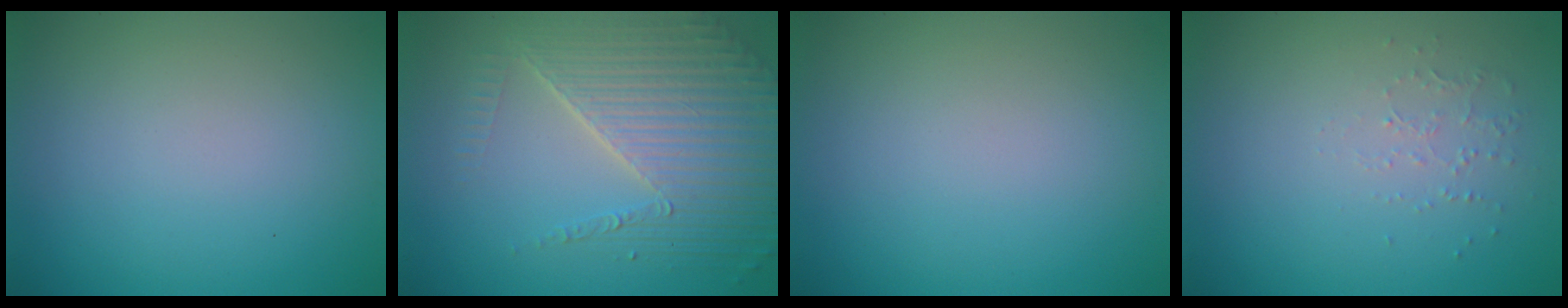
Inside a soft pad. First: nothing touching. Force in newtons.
{"total": 6.5, "press": 4.9, "slide": 4.3}
{"total": 0.0}
{"total": 0.8, "press": 0.5, "slide": 0.6}